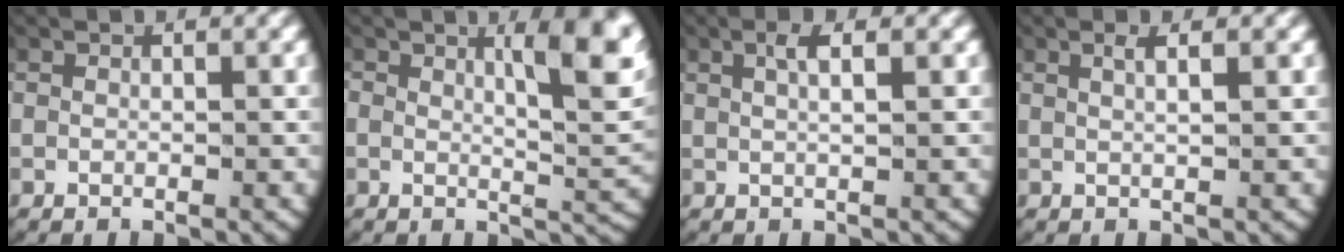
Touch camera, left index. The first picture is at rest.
{"total": 6.7, "force": [2.3, 2.0, 5.9], "torque": [-0.083, -0.008, 0.035]}
{"total": 2.2, "force": [1.2, 0.4, 1.8], "torque": [-0.034, 0.006, 0.019]}
{"total": 1.6, "force": [0.8, 0.0, 1.3], "torque": [-0.027, 0.002, 0.016]}